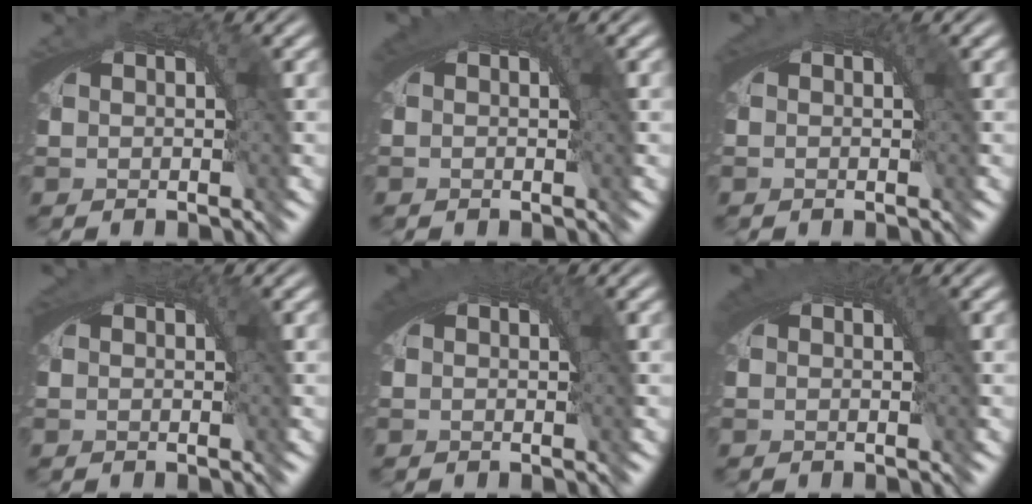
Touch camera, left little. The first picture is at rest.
{"total": 0.7, "force": [0.1, 0.5, 0.5], "torque": [-0.007, -0.004, 0.003]}
{"total": 0.0}
{"total": 0.0}
{"total": 1.2, "force": [0.2, 0.7, 0.9], "torque": [-0.014, -0.003, 0.004]}
{"total": 1.2, "force": [0.3, 0.7, 0.9], "torque": [-0.013, -0.004, 0.004]}